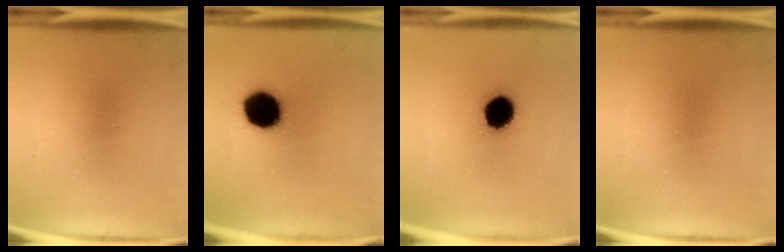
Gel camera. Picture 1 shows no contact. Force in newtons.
{"total": 14.6}
{"total": 10.0}
{"total": 0.0}